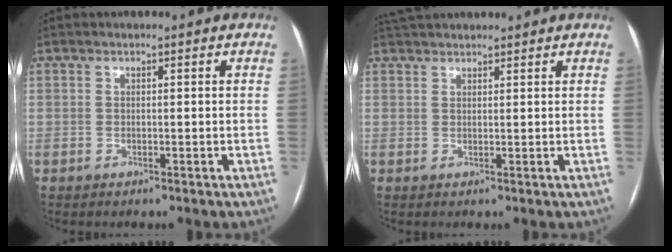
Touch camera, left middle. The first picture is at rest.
{"total": 5.4, "force": [5.0, 1.0, 1.6], "torque": [-0.026, 0.043, 0.081]}